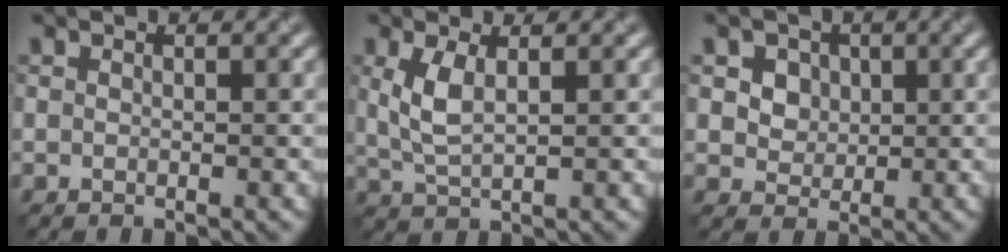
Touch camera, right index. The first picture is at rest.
{"total": 2.9, "force": [0.9, 1.1, 2.6], "torque": [-0.063, -0.002, 0.021]}
{"total": 4.1, "force": [1.7, 3.2, 2.0], "torque": [-0.040, 0.009, 0.027]}